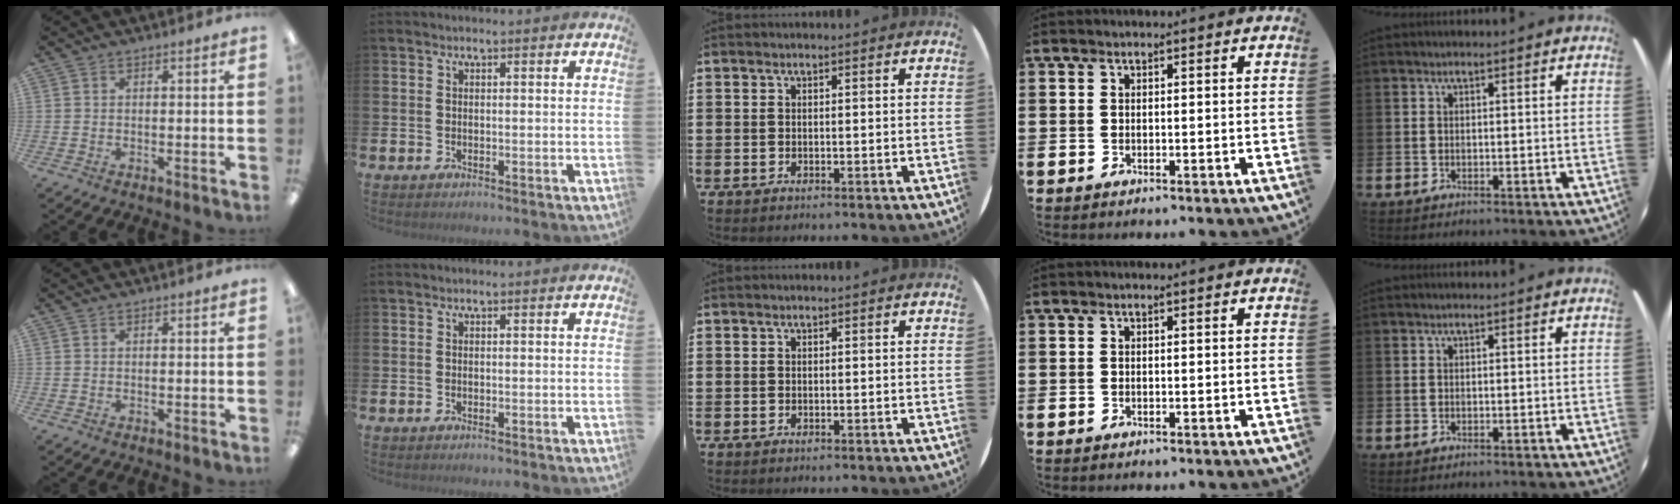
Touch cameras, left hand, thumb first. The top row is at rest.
{}